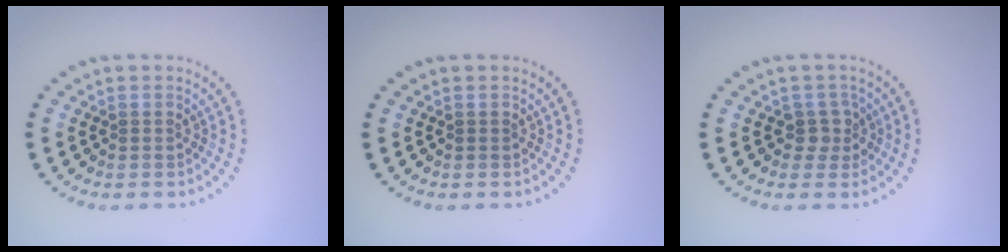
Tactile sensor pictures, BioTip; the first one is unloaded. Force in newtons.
{"total": 0.0}
{"total": 1.9, "press": 1.5, "slide": 1.2}